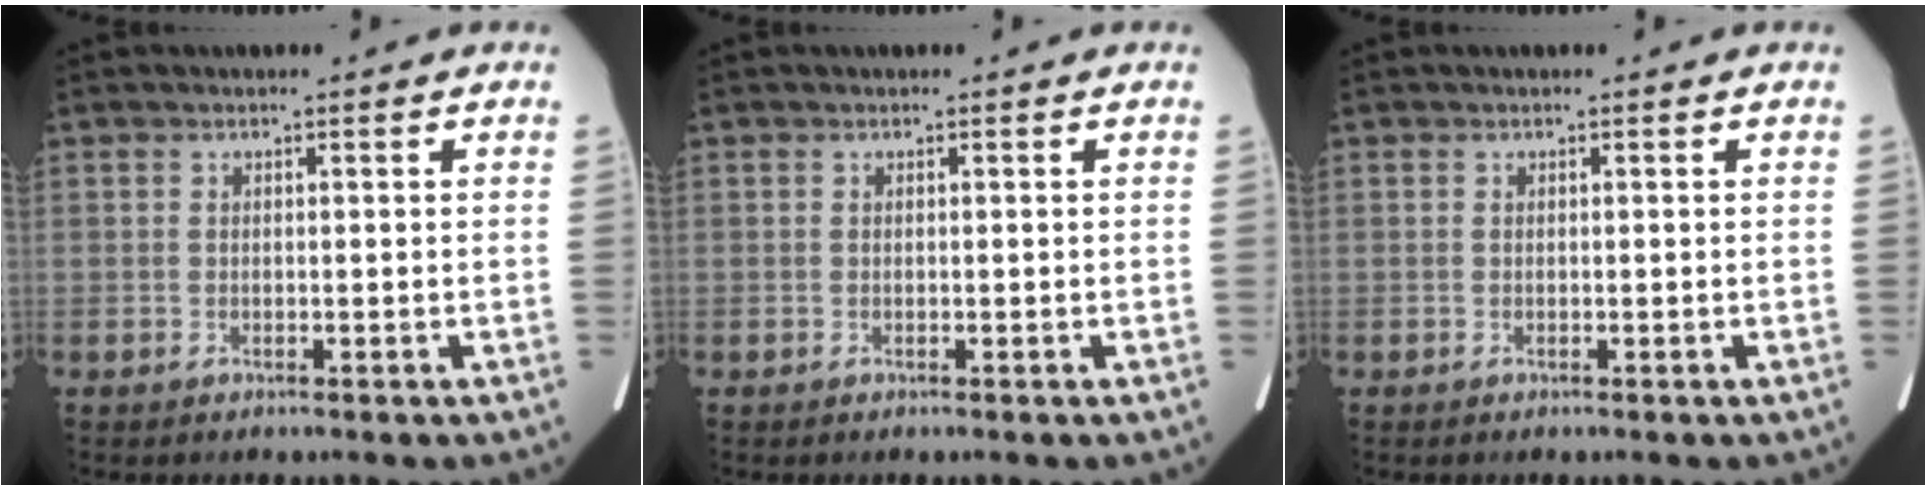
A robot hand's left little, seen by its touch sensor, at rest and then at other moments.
{"total": 0.0}
{"total": 0.0}